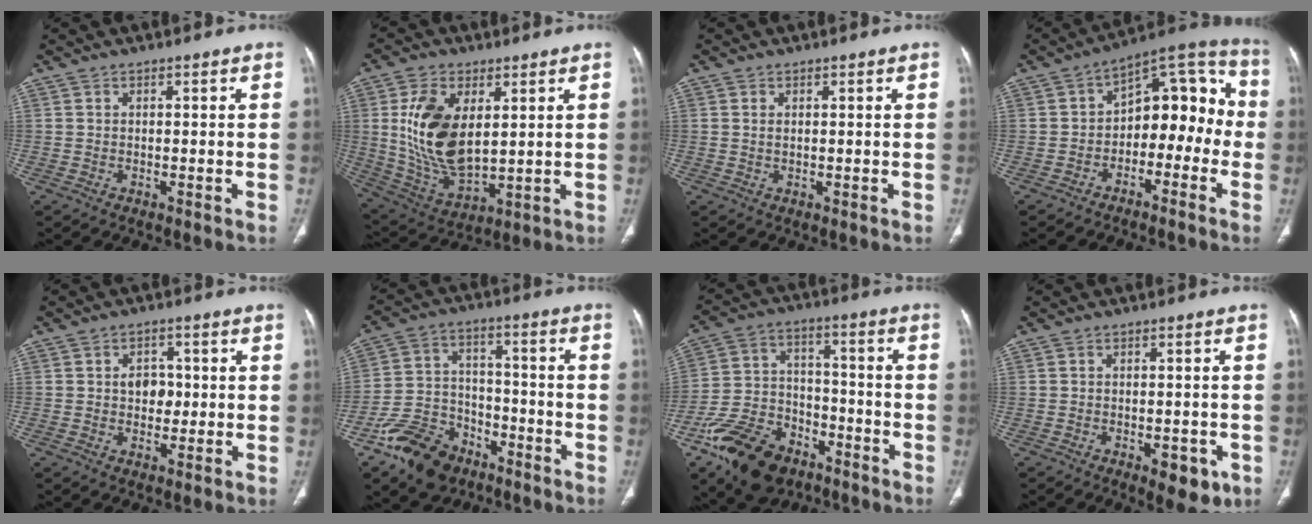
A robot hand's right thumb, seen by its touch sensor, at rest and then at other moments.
{"total": 16.2, "force": [3.4, 9.0, 13.0], "torque": [-0.242, -0.021, 0.080]}
{"total": 0.8, "force": [0.2, 0.4, 0.6], "torque": [-0.017, 0.001, 0.008]}
{"total": 14.5, "force": [-2.9, 9.2, 10.8], "torque": [-0.100, 0.070, -0.052]}
{"total": 4.8, "force": [0.1, 3.6, 3.1], "torque": [-0.020, 0.006, 0.001]}
{"total": 14.3, "force": [-9.2, 9.1, 6.2], "torque": [-0.084, 0.064, -0.163]}
{"total": 18.8, "force": [-11.2, 11.5, 9.7], "torque": [-0.160, 0.067, -0.194]}
{"total": 6.3, "force": [-2.7, 3.0, 4.8], "torque": [-0.043, 0.003, -0.027]}